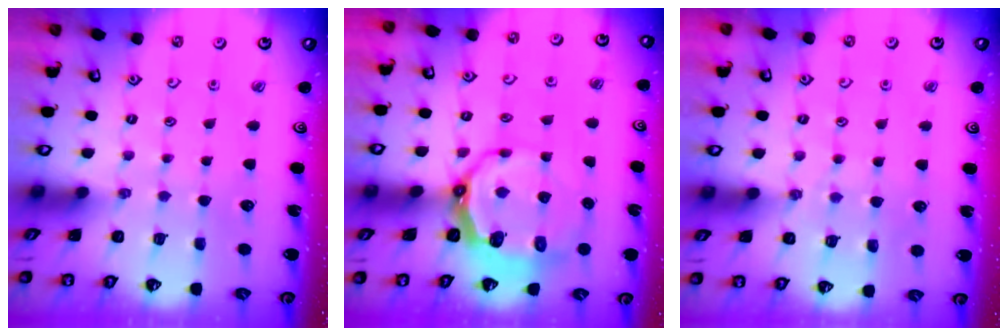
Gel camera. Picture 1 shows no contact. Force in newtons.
{"total": 8.8, "press": 7.9, "slide": 3.9}
{"total": 5.7, "press": 5.7, "slide": 0.7}